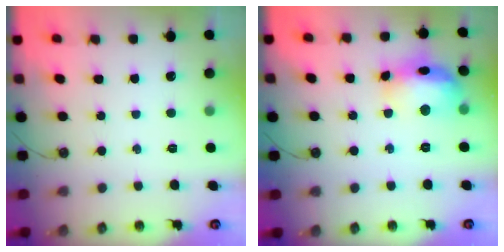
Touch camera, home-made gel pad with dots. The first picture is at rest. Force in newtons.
{"total": 14.3, "press": 14.1, "slide": 2.0}